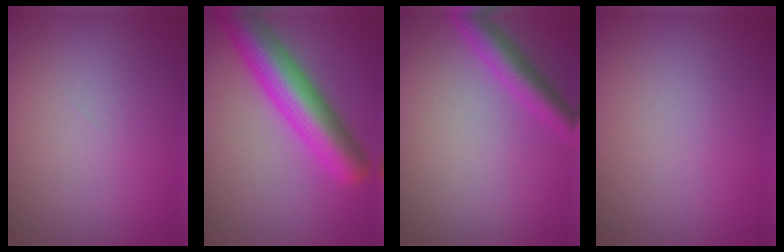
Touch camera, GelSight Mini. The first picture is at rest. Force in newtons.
{"total": 8.4, "press": 8.4, "slide": 0.3}
{"total": 3.6, "press": 3.6, "slide": 0.1}
{"total": 0.0}